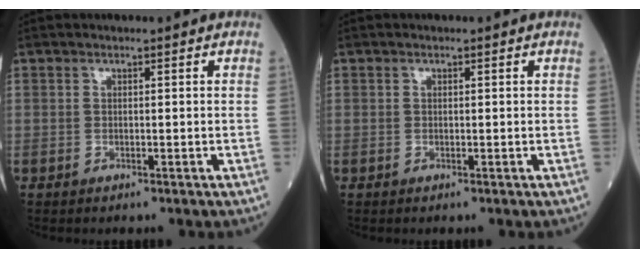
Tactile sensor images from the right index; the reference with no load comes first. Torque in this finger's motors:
{"motor_torque": [-0.02, 0.01, -0.02, 0.01]}